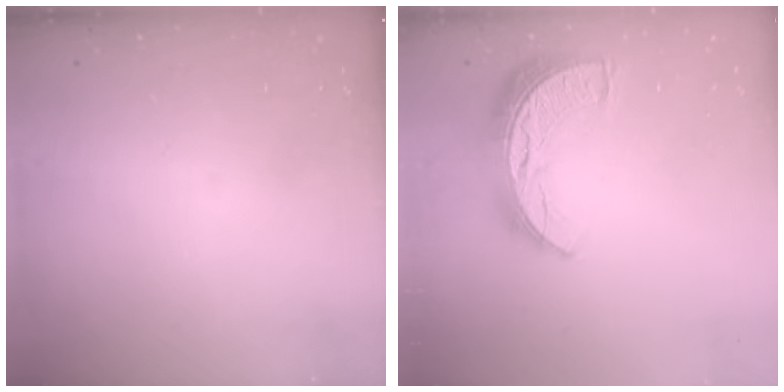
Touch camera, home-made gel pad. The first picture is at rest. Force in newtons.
{"total": 14.1, "press": 14.1, "slide": 0.6}